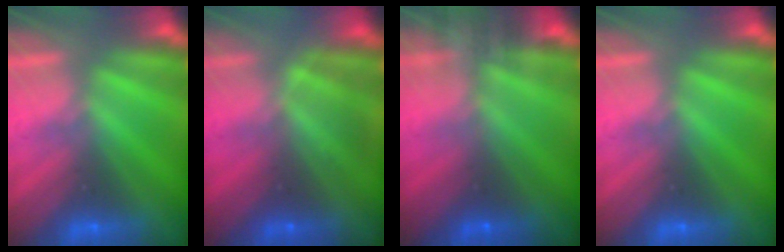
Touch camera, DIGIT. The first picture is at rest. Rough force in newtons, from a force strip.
{"total": 1.7}
{"total": 7.3}
{"total": 0.0}